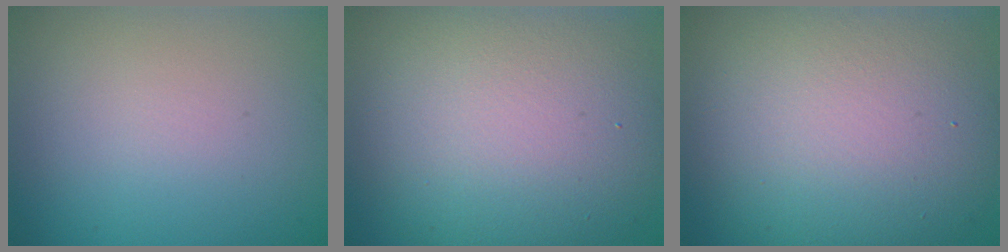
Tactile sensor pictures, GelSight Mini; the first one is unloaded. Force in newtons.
{"total": 12.3, "press": 12.3, "slide": 1.0}
{"total": 12.7, "press": 12.6, "slide": 0.6}